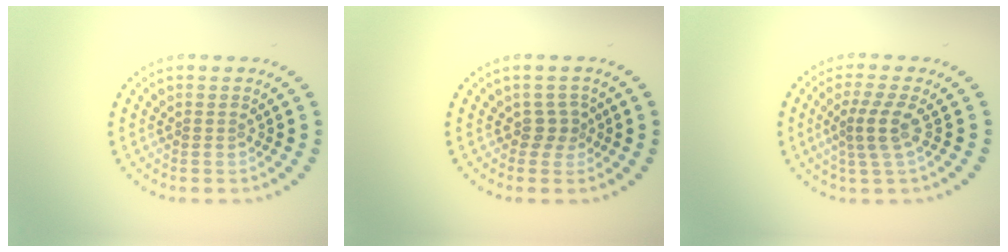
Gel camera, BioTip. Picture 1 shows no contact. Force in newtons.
{"total": 1.8, "press": 1.3, "slide": 1.3}
{"total": 2.8, "press": 2.0, "slide": 1.9}